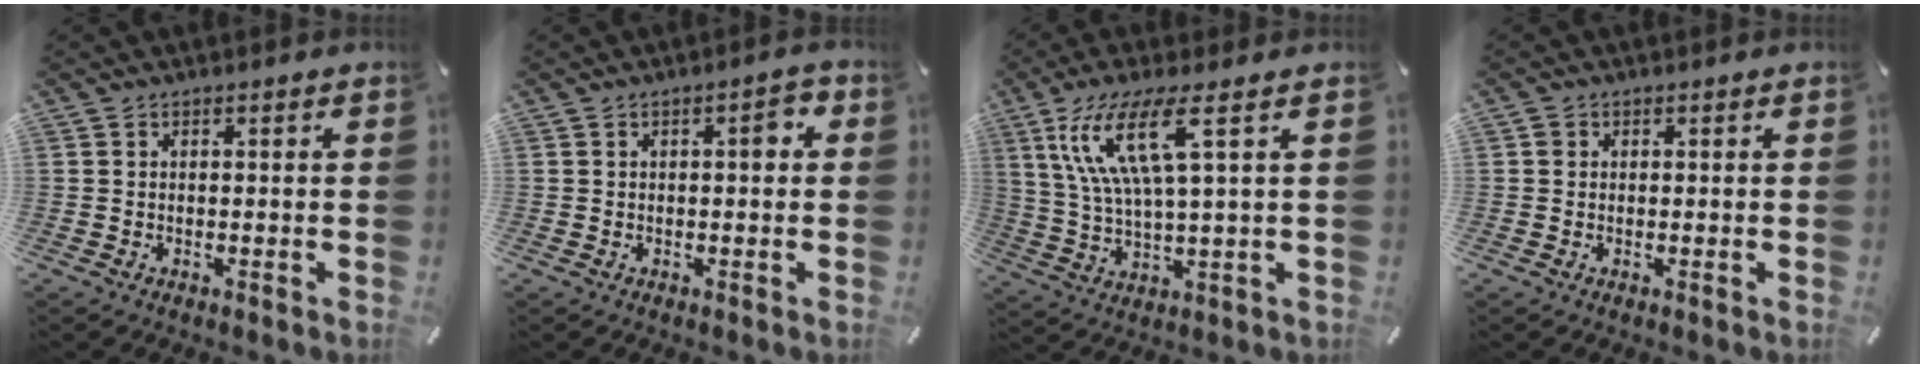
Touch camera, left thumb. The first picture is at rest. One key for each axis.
{"total": 3.7, "fx": 0.6, "fy": 1.6, "fz": 3.3, "tx": -0.033, "ty": -0.002, "tz": 0.000}
{"total": 13.6, "fx": 5.5, "fy": 2.6, "fz": 12.1, "tx": -0.259, "ty": -0.001, "tz": 0.089}
{"total": 1.0, "fx": 0.1, "fy": 1.0, "fz": 0.2, "tx": -0.004, "ty": 0.008, "tz": -0.001}